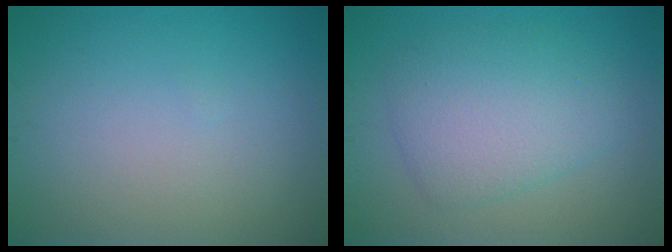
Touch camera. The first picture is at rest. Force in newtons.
{"total": 4.8, "press": 4.8, "slide": 0.2}